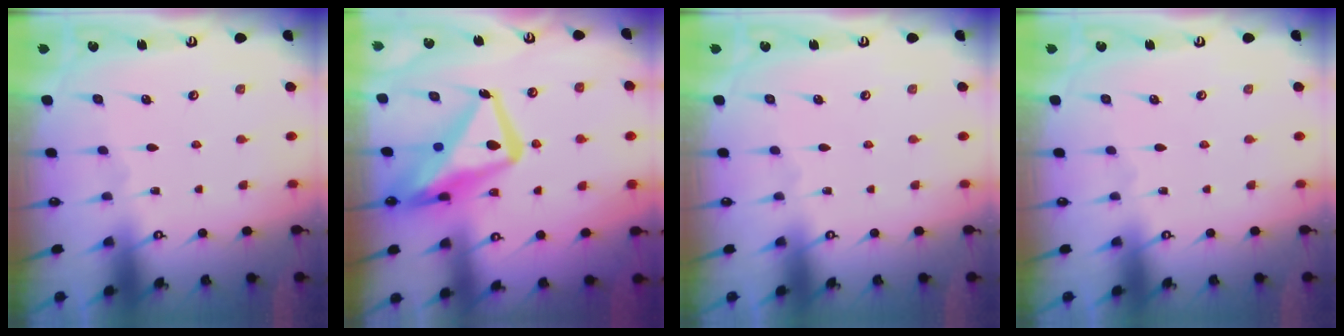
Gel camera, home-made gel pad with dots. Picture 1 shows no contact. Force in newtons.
{"total": 17.7, "press": 17.6, "slide": 1.7}
{"total": 0.0}
{"total": 0.0}